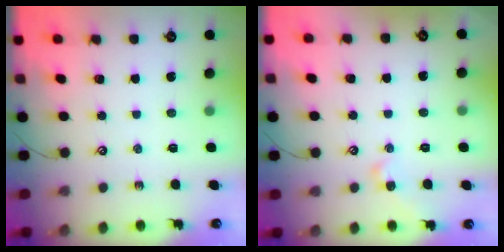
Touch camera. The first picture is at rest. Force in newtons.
{"total": 2.0, "press": 1.9, "slide": 0.6}